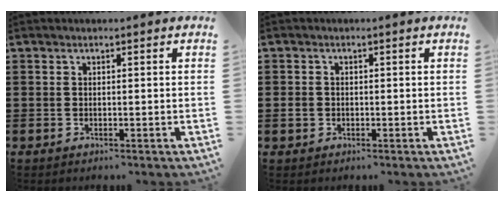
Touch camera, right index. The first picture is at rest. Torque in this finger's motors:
{"motor_torque": [1.02, 1.12, 0.20, 0.00]}